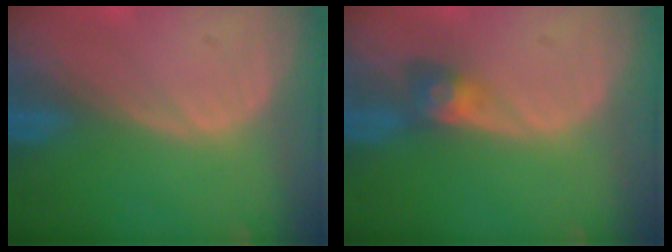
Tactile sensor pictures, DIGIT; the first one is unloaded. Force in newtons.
{"total": 3.0, "press": 2.7, "slide": 1.4}